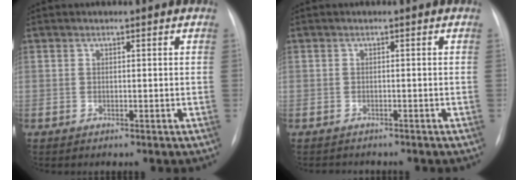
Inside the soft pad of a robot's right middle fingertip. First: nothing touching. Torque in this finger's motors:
{"motor_torque": [-0.18, -0.26, -0.58, -0.19]}